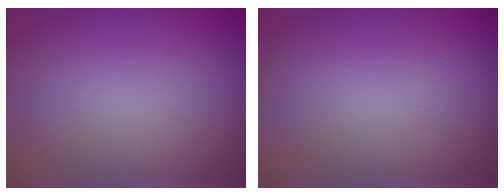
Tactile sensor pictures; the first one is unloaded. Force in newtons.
{"total": 0.0}